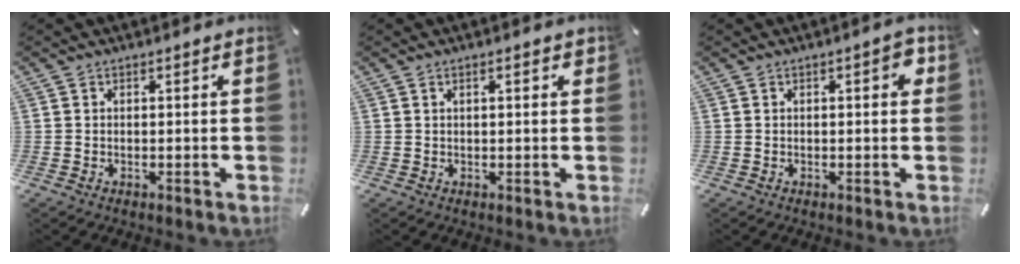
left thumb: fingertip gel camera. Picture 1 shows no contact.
{"total": 1.7, "force": [0.6, 0.6, 1.5], "torque": [-0.031, 0.004, 0.008]}
{"total": 3.2, "force": [0.5, 1.3, 2.9], "torque": [-0.041, 0.005, 0.002]}